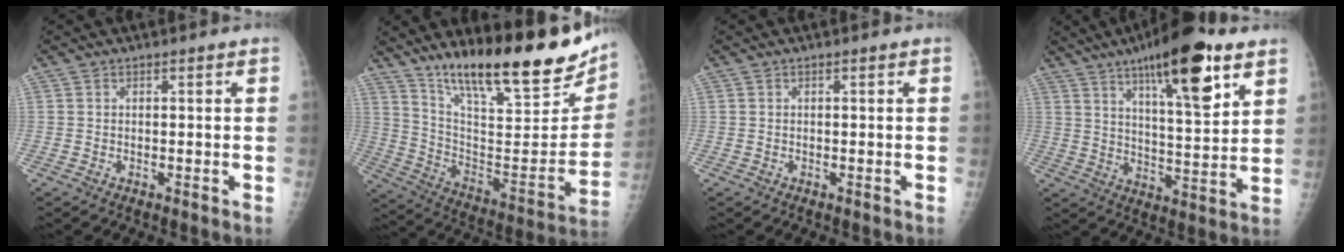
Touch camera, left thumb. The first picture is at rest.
{"total": 27.1, "force": [19.0, 6.6, 18.1], "torque": [-0.249, -0.082, 0.303]}
{"total": 0.0}
{"total": 15.1, "force": [8.3, 4.0, 12.0], "torque": [-0.161, -0.034, 0.124]}